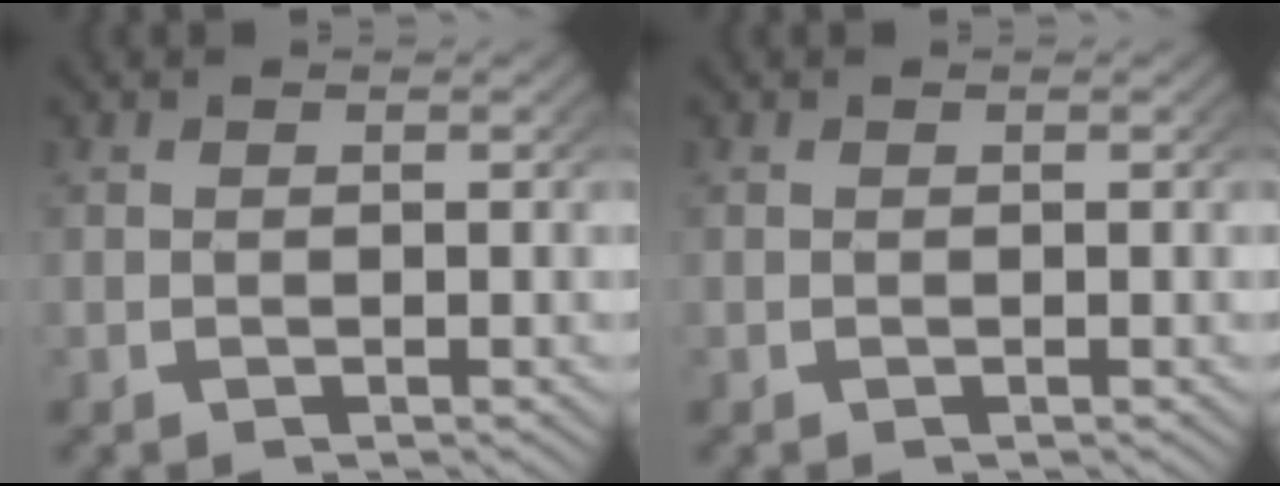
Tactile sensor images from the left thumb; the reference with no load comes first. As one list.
[{"total": 0.0}]